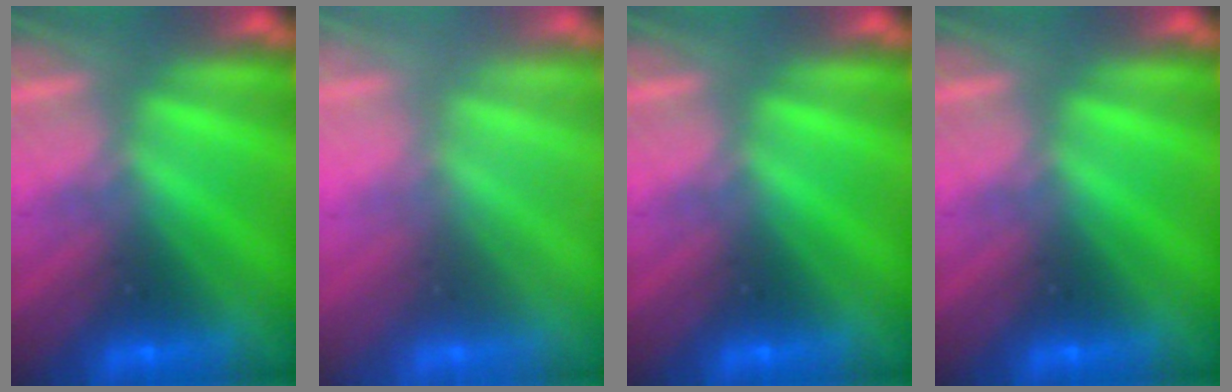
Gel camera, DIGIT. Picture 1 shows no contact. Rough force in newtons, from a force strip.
{"total": 2.3}
{"total": 0.0}
{"total": 0.0}